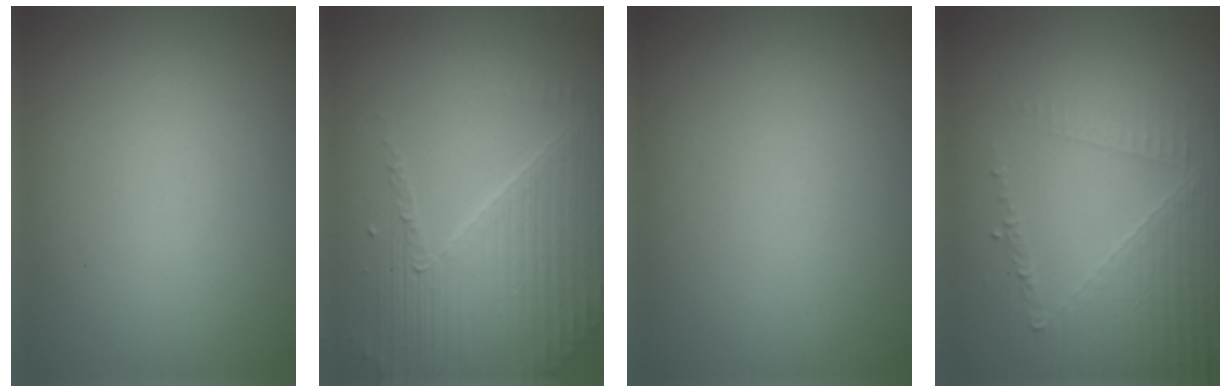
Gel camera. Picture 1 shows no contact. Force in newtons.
{"total": 4.0, "press": 3.8, "slide": 1.2}
{"total": 0.0}
{"total": 5.2, "press": 3.1, "slide": 4.2}